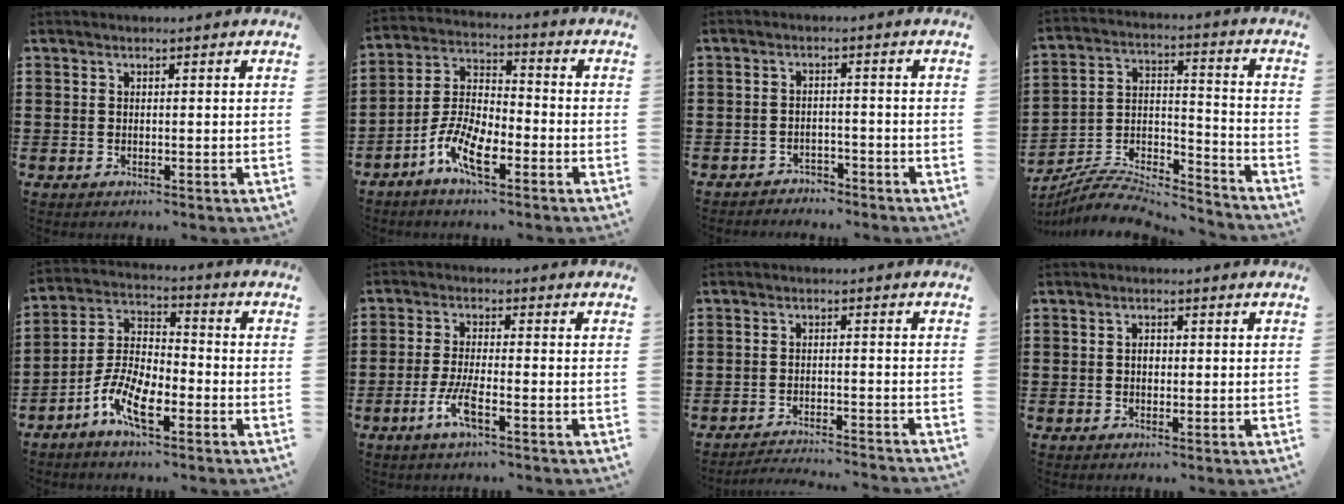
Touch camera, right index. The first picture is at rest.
{"total": 8.0, "force": [-4.6, 3.0, 5.8], "torque": [-0.150, -0.006, -0.094]}
{"total": 2.4, "force": [-2.3, 0.6, -0.1], "torque": [-0.007, 0.002, -0.052]}
{"total": 7.9, "force": [-7.4, 1.6, 2.3], "torque": [-0.037, 0.010, -0.146]}
{"total": 8.4, "force": [-4.8, 3.2, 6.0], "torque": [-0.154, -0.006, -0.098]}
{"total": 5.0, "force": [-2.8, 0.9, 4.1], "torque": [-0.092, -0.009, -0.055]}
{"total": 2.9, "force": [-2.9, -0.3, 0.2], "torque": [-0.009, -0.002, -0.062]}
{"total": 1.3, "force": [-0.1, 0.8, 1.1], "torque": [-0.022, 0.003, -0.003]}